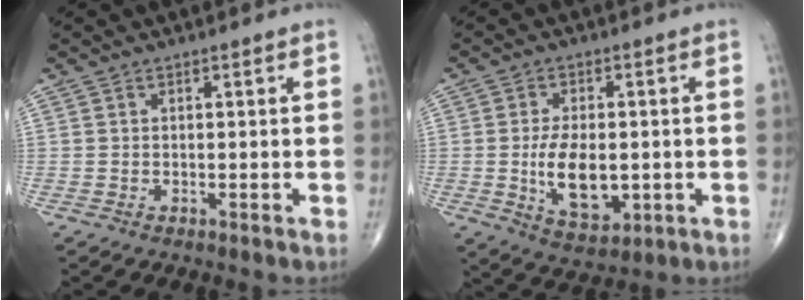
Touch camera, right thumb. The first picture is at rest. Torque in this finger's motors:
{"motor_torque": [1.62, 1.56, 1.27, -0.21, 0.03]}